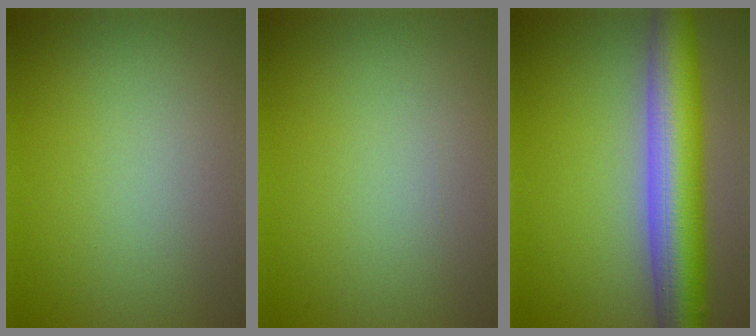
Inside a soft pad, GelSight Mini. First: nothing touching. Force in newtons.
{"total": 0.0}
{"total": 8.8, "press": 8.8, "slide": 0.1}